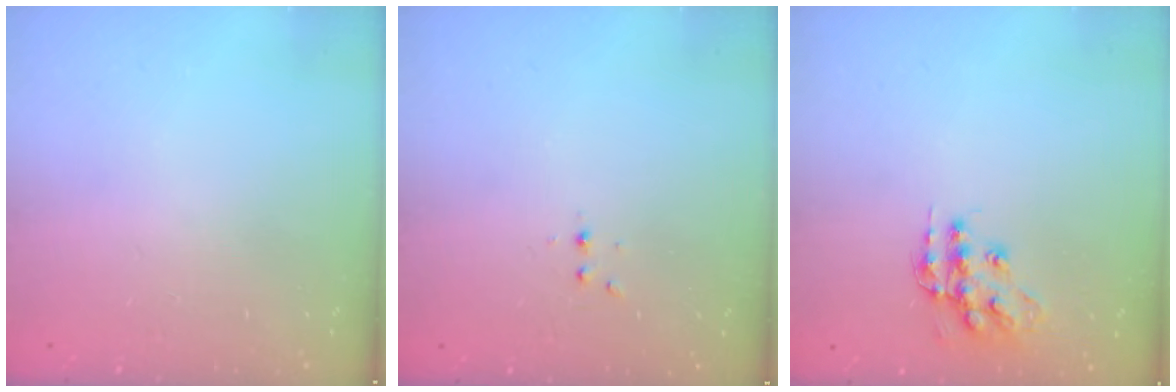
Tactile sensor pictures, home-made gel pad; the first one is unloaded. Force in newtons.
{"total": 3.0, "press": 2.6, "slide": 1.5}
{"total": 12.5, "press": 12.5, "slide": 0.9}